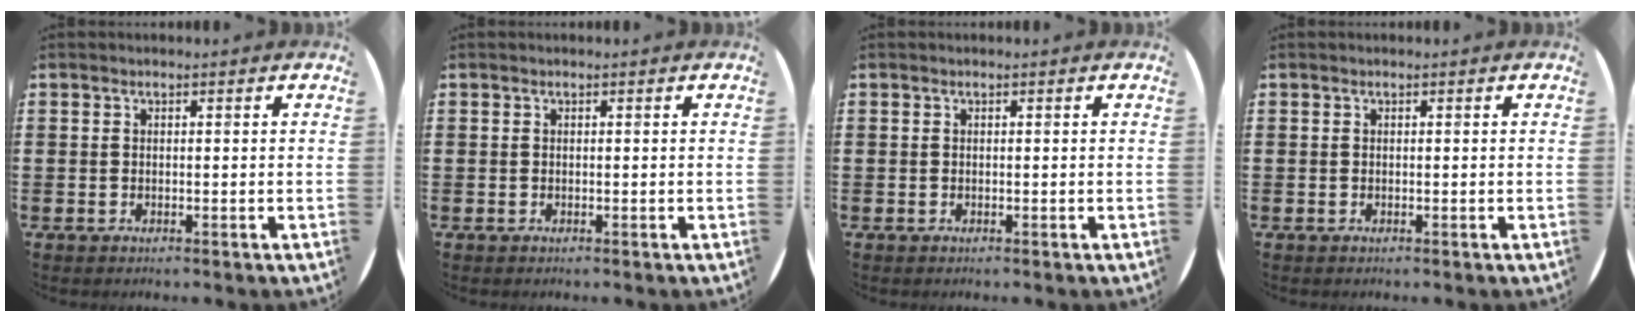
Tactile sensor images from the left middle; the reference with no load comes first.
{"total": 0.0}
{"total": 0.0}
{"total": 0.0}